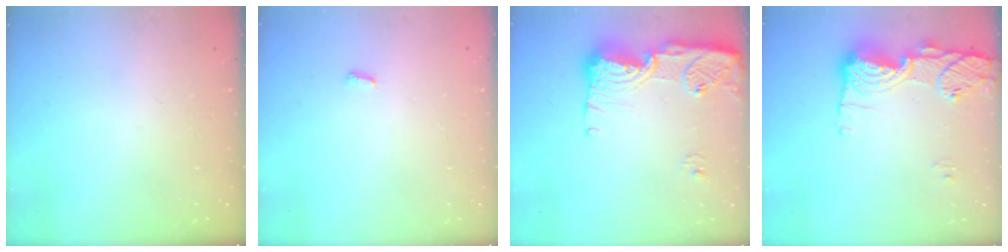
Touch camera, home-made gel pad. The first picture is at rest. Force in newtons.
{"total": 2.8, "press": 2.8, "slide": 0.5}
{"total": 15.8, "press": 15.7, "slide": 1.4}
{"total": 14.2, "press": 14.2, "slide": 1.5}